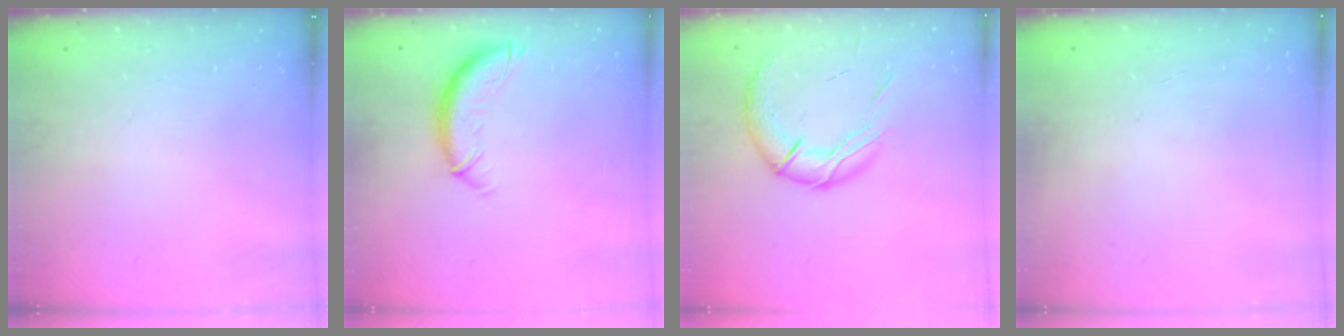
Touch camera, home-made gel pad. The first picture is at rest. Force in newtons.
{"total": 10.3, "press": 10.3, "slide": 0.8}
{"total": 12.1, "press": 12.0, "slide": 1.1}
{"total": 0.6, "press": 0.6, "slide": 0.2}